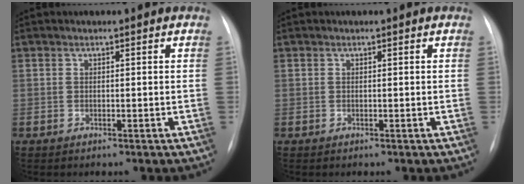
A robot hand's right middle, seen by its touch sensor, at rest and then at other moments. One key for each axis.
{"total": 0.0}